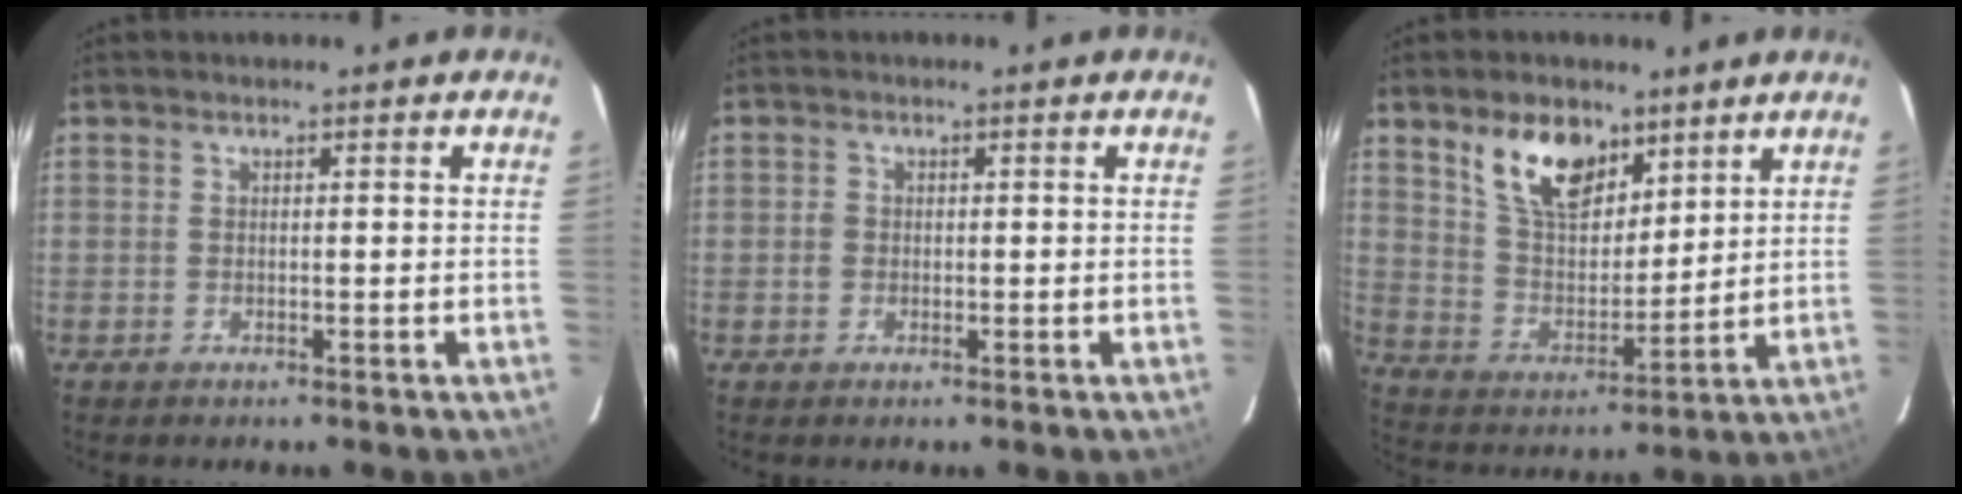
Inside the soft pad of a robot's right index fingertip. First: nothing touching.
{"total": 1.4, "force": [-0.2, 1.4, 0.4], "torque": [-0.006, 0.002, -0.006]}
{"total": 12.8, "force": [7.8, 6.9, 7.4], "torque": [-0.134, 0.012, 0.151]}